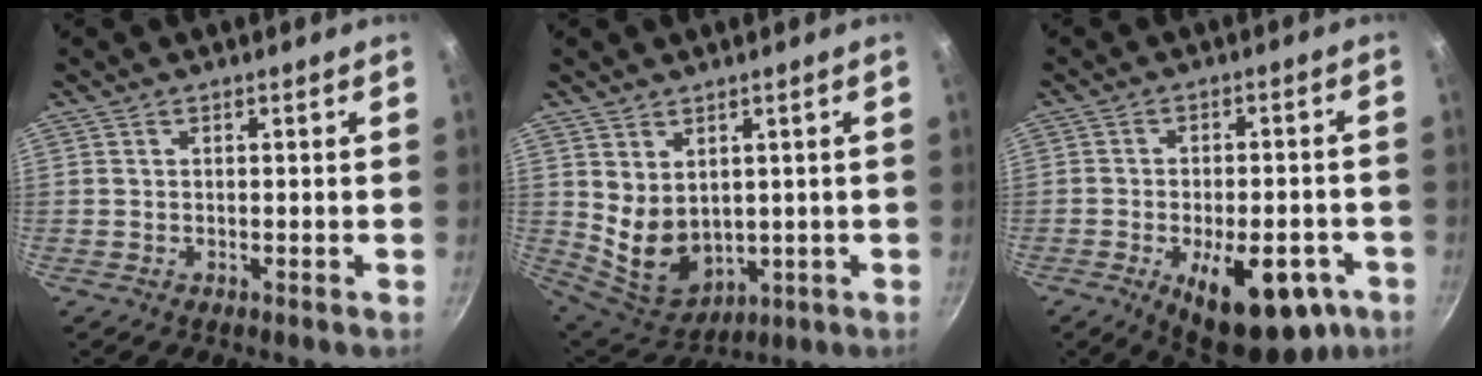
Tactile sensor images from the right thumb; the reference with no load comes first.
{"total": 9.2, "force": [1.9, 6.9, 5.8], "torque": [-0.086, -0.034, 0.063]}
{"total": 18.1, "force": [-7.5, 8.6, 14.0], "torque": [-0.156, 0.016, -0.090]}